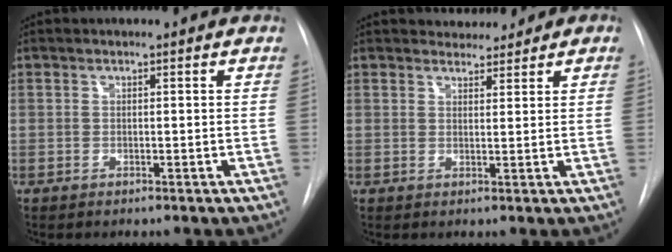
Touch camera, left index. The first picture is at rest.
{"total": 2.9, "force": [2.5, 1.4, 0.3], "torque": [0.001, 0.002, 0.034]}